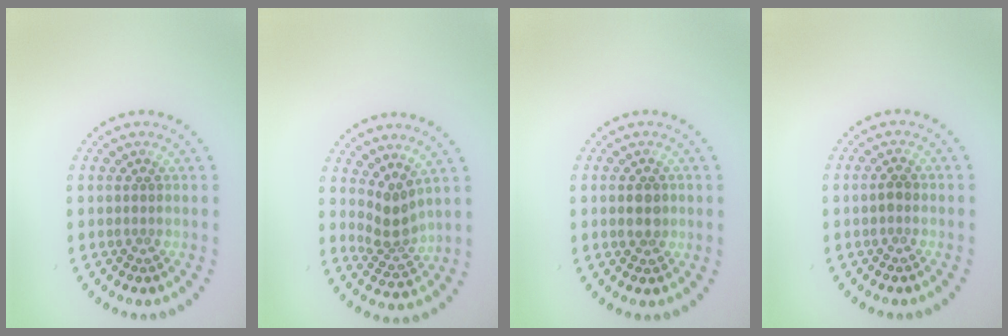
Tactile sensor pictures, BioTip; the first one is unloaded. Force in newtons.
{"total": 2.6, "press": 1.8, "slide": 1.8}
{"total": 1.8, "press": 1.7, "slide": 0.3}
{"total": 1.0, "press": 0.9, "slide": 0.1}